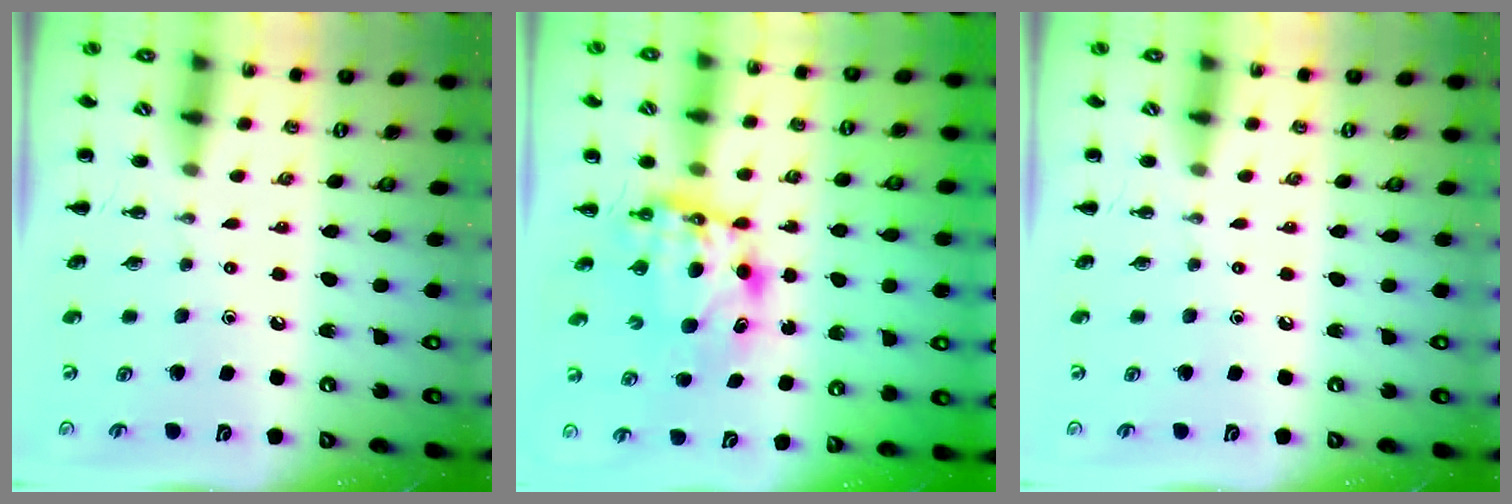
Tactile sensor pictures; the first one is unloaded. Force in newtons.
{"total": 6.4, "press": 6.2, "slide": 1.5}
{"total": 0.0}